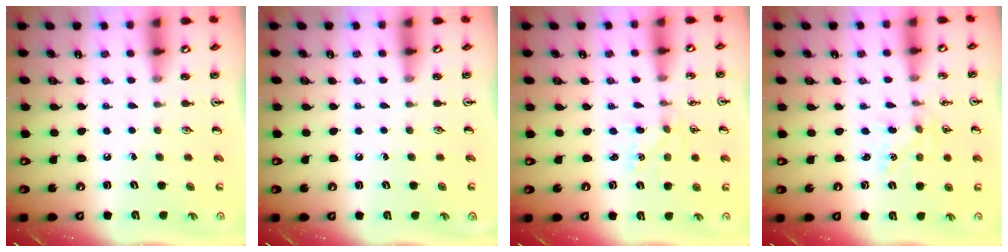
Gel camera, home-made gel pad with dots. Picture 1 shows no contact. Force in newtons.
{"total": 0.0}
{"total": 1.6, "press": 1.5, "slide": 0.2}
{"total": 1.5, "press": 1.5, "slide": 0.2}